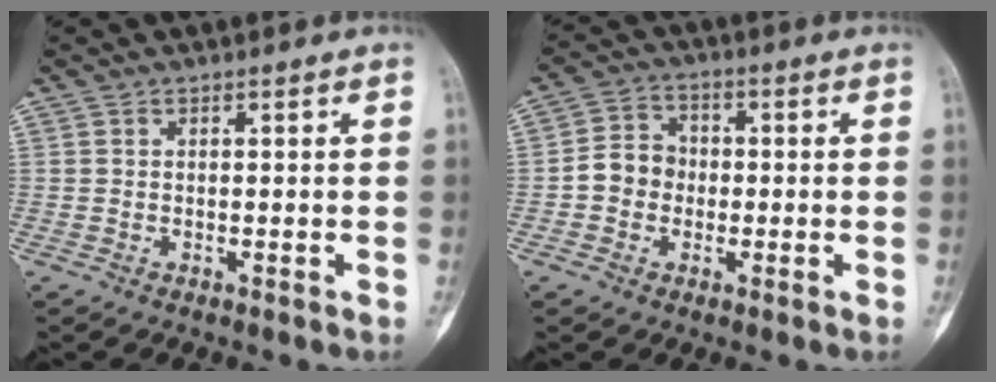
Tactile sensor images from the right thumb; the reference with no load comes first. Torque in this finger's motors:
{"motor_torque": [0.18, 0.04, 0.71, -0.44, 0.01]}